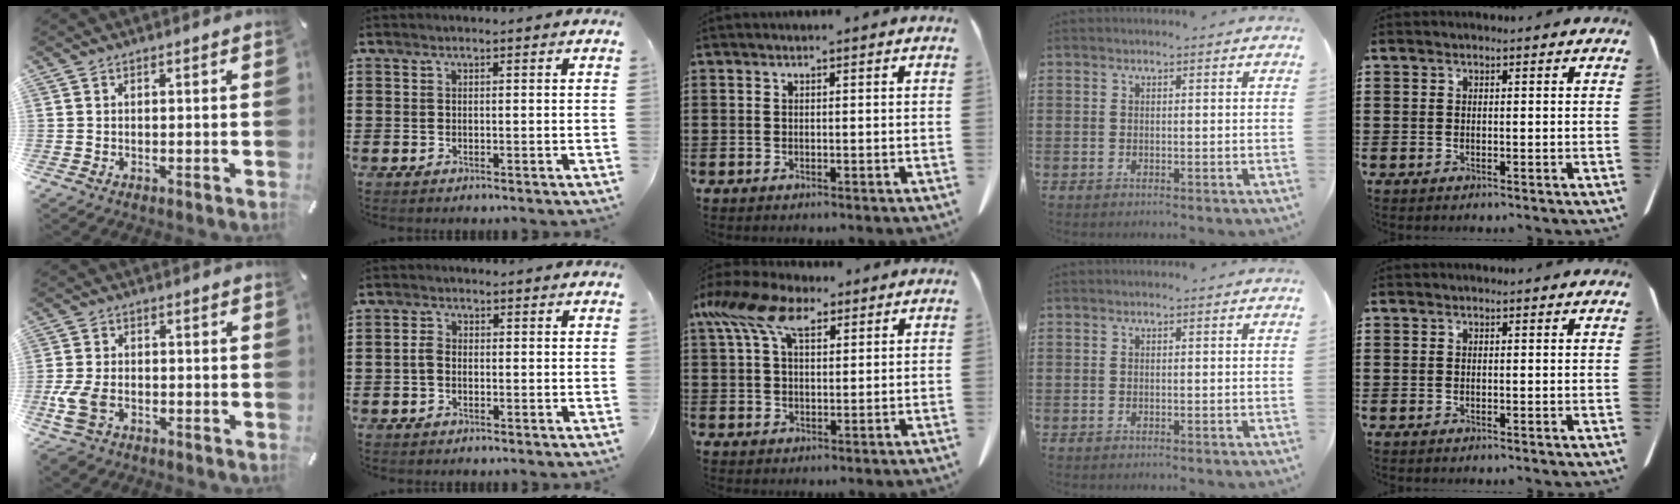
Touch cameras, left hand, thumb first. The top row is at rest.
{"thumb": {"total": 8.4, "force": [-3.3, 5.4, 5.5], "torque": [-0.137, 0.001, -0.062]}, "index": {"total": 1.8, "force": [-0.6, 1.2, 1.2], "torque": [-0.032, 0.001, -0.014]}, "middle": {"total": 9.5, "force": [5.6, 4.6, 6.2], "torque": [-0.148, 0.004, 0.102]}}